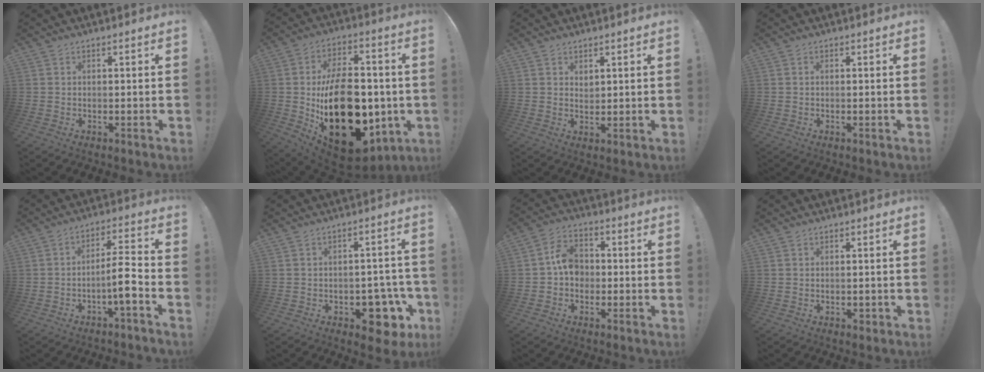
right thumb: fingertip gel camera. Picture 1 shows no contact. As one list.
[{"total": 29.1, "force": [-3.9, 17.5, 22.9], "torque": [-0.385, 0.020, -0.037]}, {"total": 2.3, "force": [1.7, 1.5, 0.4], "torque": [0.003, -0.011, 0.029]}, {"total": 0.0}, {"total": 8.6, "force": [-3.4, 2.1, 7.6], "torque": [-0.119, 0.020, -0.059]}, {"total": 9.8, "force": [-4.6, 6.0, 6.3], "torque": [-0.049, 0.033, -0.071]}, {"total": 8.3, "force": [-0.7, 6.5, 5.1], "torque": [-0.088, 0.021, -0.008]}, {"total": 1.1, "force": [-0.1, 0.9, 0.6], "torque": [-0.007, 0.000, 0.000]}]